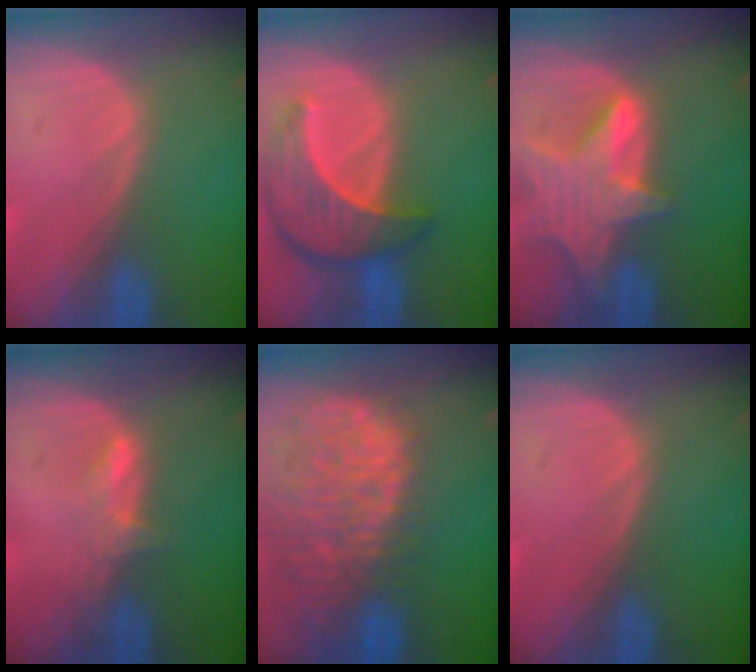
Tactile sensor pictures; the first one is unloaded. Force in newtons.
{"total": 8.6, "press": 7.8, "slide": 3.8}
{"total": 8.2, "press": 7.3, "slide": 3.8}
{"total": 2.3, "press": 2.3, "slide": 0.4}
{"total": 13.8, "press": 11.2, "slide": 8.0}
{"total": 0.0}